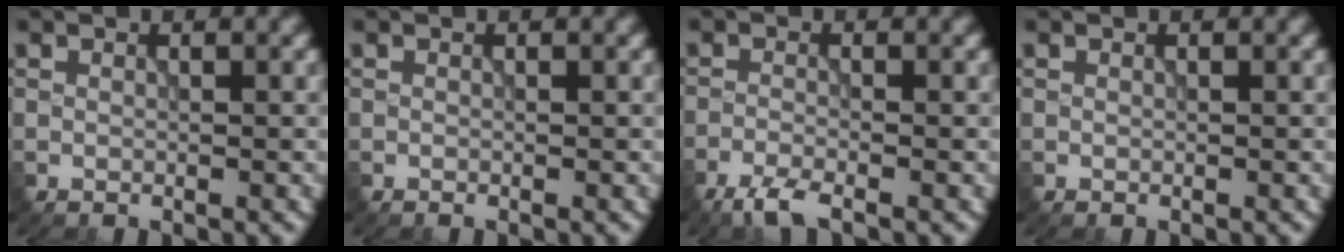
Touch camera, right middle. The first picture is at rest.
{"total": 0.0}
{"total": 2.5, "force": [-2.0, 0.4, 1.5], "torque": [-0.035, -0.008, -0.048]}
{"total": 0.0}